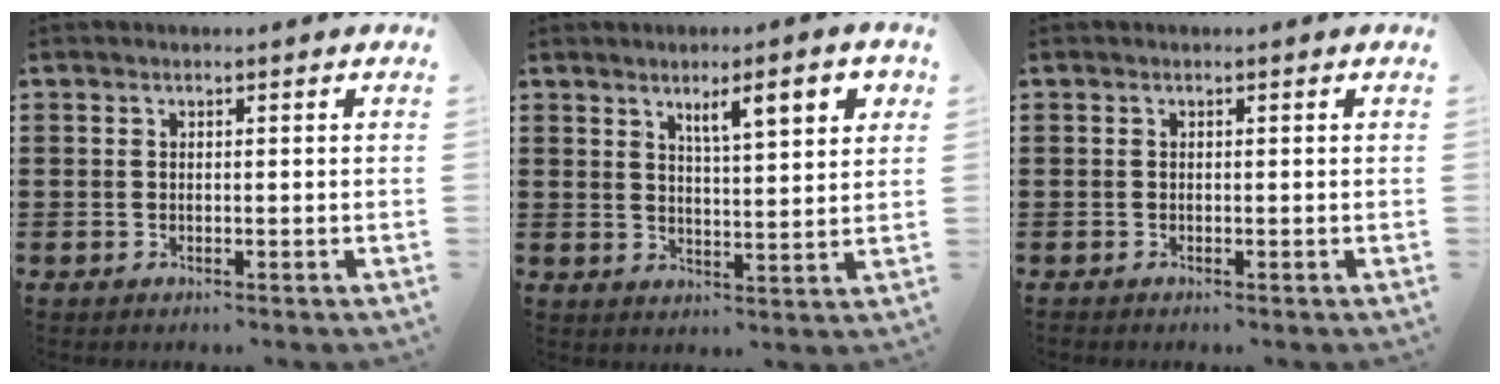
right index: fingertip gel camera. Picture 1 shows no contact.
{"total": 6.6, "force": [3.3, 1.4, 5.5], "torque": [-0.088, -0.002, 0.049]}
{"total": 0.0}